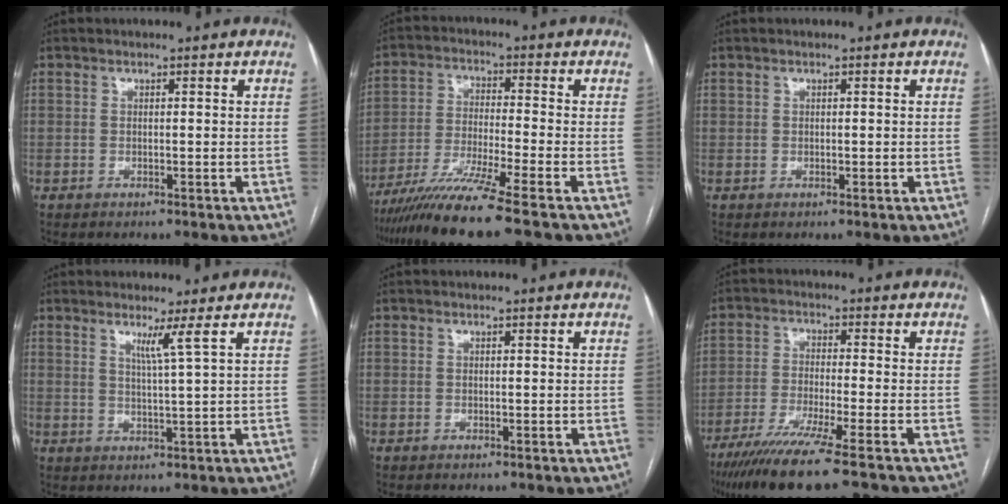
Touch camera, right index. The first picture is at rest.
{"total": 10.9, "force": [-8.5, -2.1, 6.4], "torque": [-0.113, -0.036, -0.149]}
{"total": 0.6, "force": [0.2, 0.5, 0.3], "torque": [-0.004, 0.004, 0.005]}
{"total": 3.0, "force": [1.7, -1.4, 2.0], "torque": [-0.040, -0.019, 0.036]}
{"total": 0.0}
{"total": 12.8, "force": [-9.7, -0.8, 8.4], "torque": [-0.143, -0.039, -0.159]}